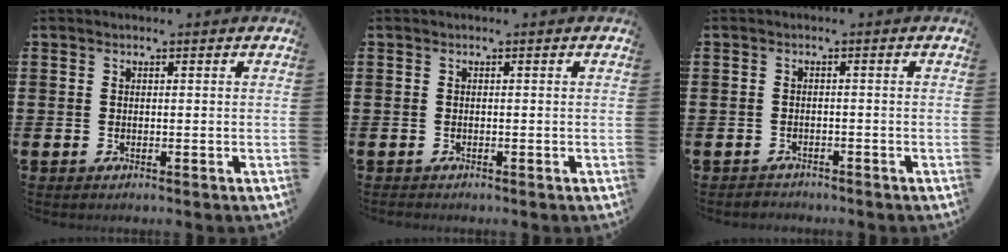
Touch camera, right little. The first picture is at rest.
{"total": 0.0}
{"total": 0.9, "force": [-0.8, 0.2, -0.3], "torque": [0.002, 0.002, -0.018]}